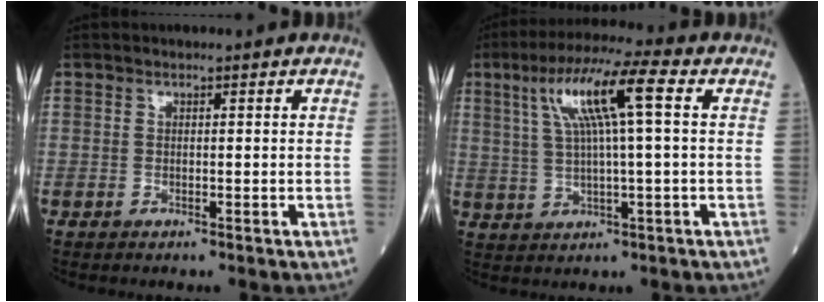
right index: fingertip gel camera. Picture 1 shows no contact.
{"total": 10.8, "force": [3.3, 0.6, 10.3], "torque": [-0.194, 0.025, 0.058]}